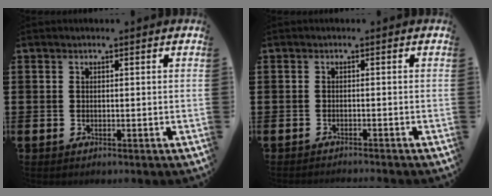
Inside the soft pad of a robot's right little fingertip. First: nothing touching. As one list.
[{"total": 0.8, "force": [-0.8, -0.2, 0.0], "torque": [0.001, -0.001, -0.016]}]